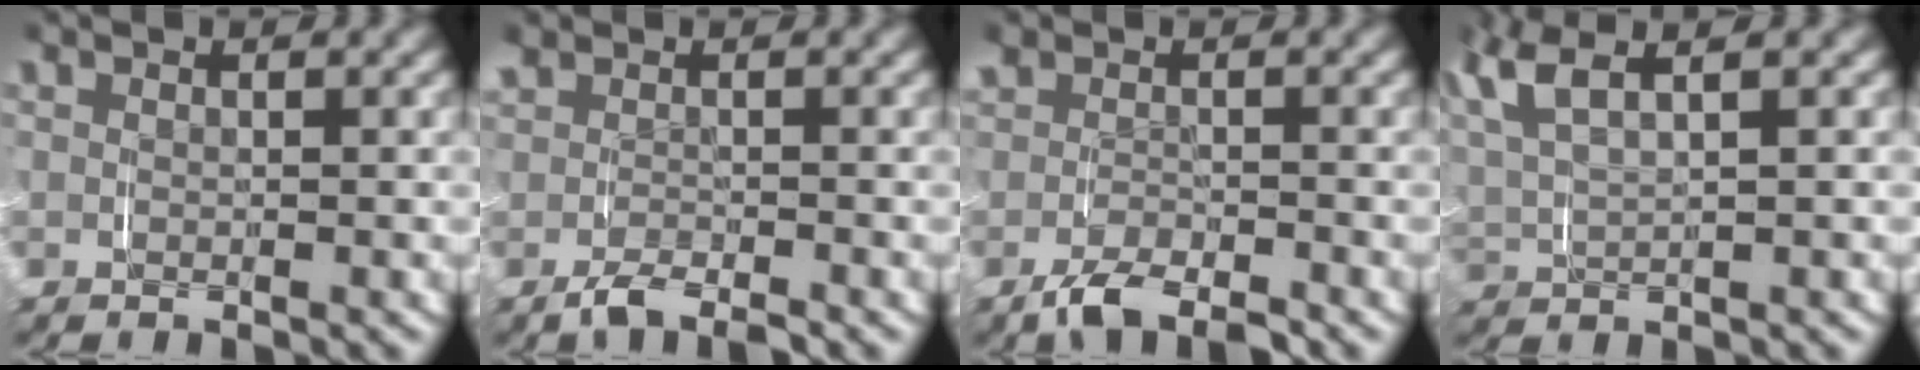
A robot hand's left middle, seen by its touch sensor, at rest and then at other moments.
{"total": 1.7, "force": [-1.0, 0.6, 1.1], "torque": [-0.028, -0.002, -0.017]}
{"total": 2.8, "force": [-1.9, 1.1, 1.7], "torque": [-0.037, -0.004, -0.030]}
{"total": 6.3, "force": [2.6, 3.8, 4.4], "torque": [-0.119, 0.002, 0.044]}